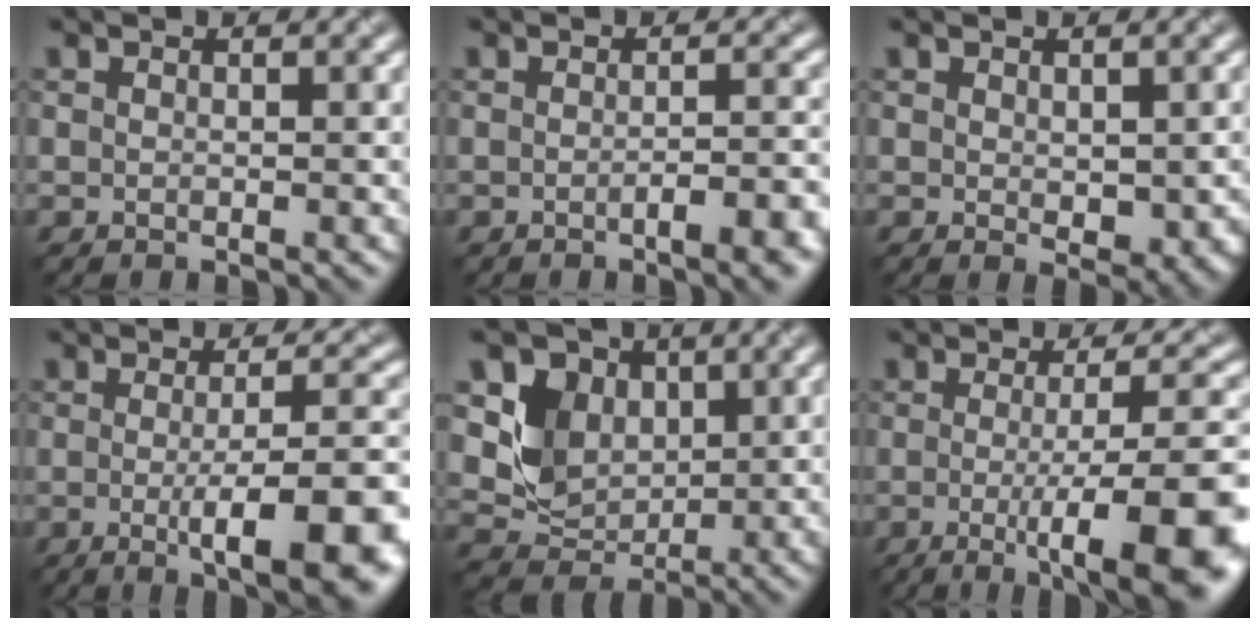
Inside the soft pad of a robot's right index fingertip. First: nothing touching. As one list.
[{"total": 3.7, "force": [-1.5, 1.1, 3.2], "torque": [-0.035, -0.001, -0.024]}, {"total": 3.6, "force": [-0.4, 2.0, 3.0], "torque": [-0.043, -0.013, 0.002]}, {"total": 10.0, "force": [-2.6, 2.5, 9.4], "torque": [-0.109, -0.011, -0.037]}, {"total": 5.7, "force": [1.7, 4.7, 2.6], "torque": [-0.059, -0.006, 0.033]}, {"total": 12.3, "force": [-2.4, 3.3, 11.6], "torque": [-0.126, -0.010, -0.029]}]